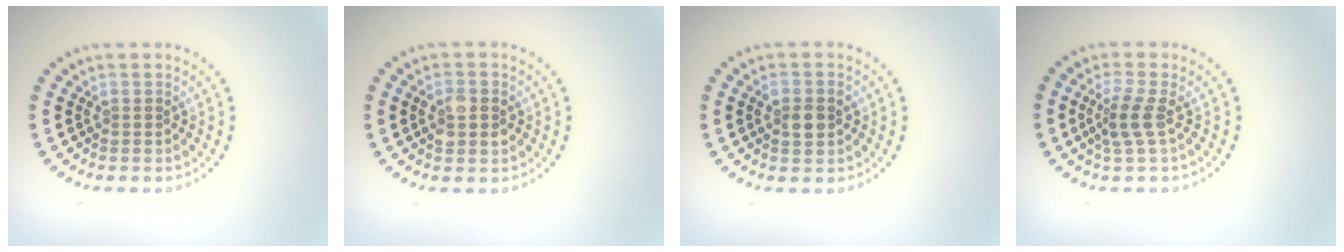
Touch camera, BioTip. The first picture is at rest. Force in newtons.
{"total": 2.8, "press": 2.8, "slide": 0.2}
{"total": 2.3, "press": 2.3, "slide": 0.3}
{"total": 2.3, "press": 1.9, "slide": 1.3}